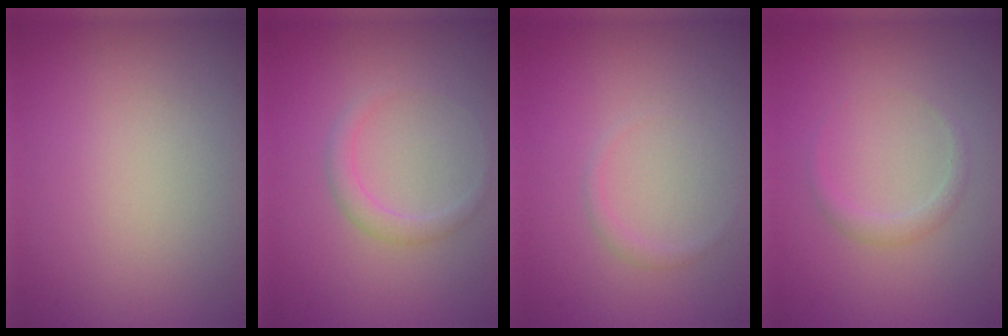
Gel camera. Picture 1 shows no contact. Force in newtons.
{"total": 1.5, "press": 1.5, "slide": 0.1}
{"total": 0.7, "press": 0.7, "slide": 0.1}
{"total": 1.2, "press": 1.2, "slide": 0.1}